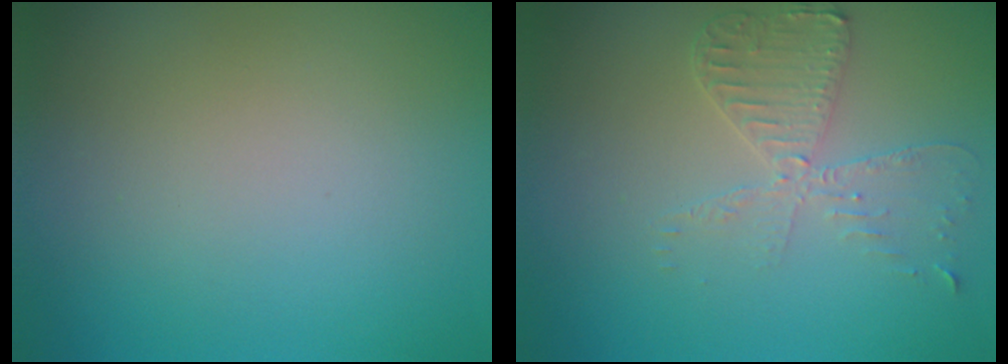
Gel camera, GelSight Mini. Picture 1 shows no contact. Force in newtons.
{"total": 3.5, "press": 3.0, "slide": 1.8}